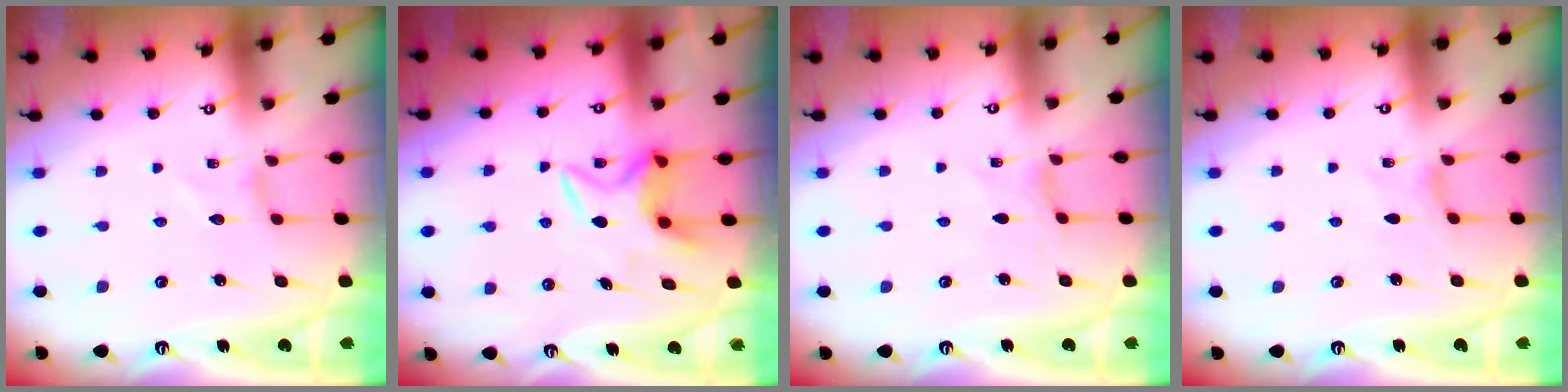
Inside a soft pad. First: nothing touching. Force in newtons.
{"total": 5.5, "press": 5.5, "slide": 0.3}
{"total": 0.0}
{"total": 0.0}